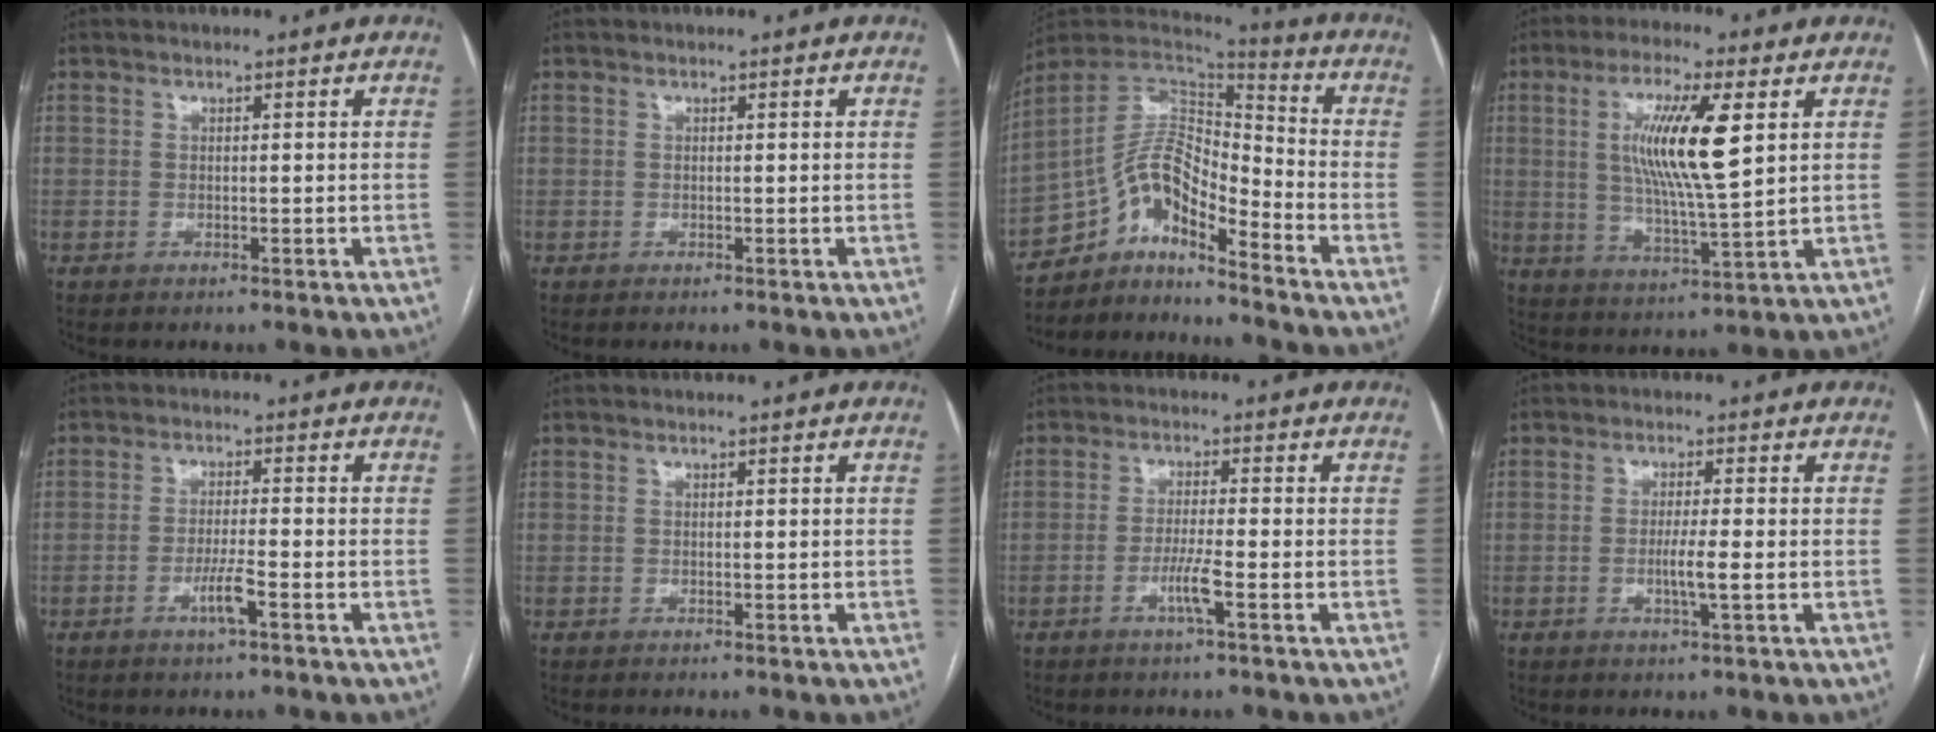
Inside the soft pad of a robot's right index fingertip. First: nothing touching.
{"total": 0.0}
{"total": 12.0, "force": [-9.4, 2.8, 6.9], "torque": [-0.120, 0.037, -0.169]}
{"total": 12.0, "force": [3.1, 1.0, 11.6], "torque": [-0.220, -0.003, 0.055]}
{"total": 3.8, "force": [-1.8, -0.1, 3.3], "torque": [-0.064, -0.005, -0.035]}
{"total": 0.0}
{"total": 3.8, "force": [-1.7, -0.4, 3.4], "torque": [-0.067, -0.006, -0.035]}
{"total": 3.3, "force": [-0.7, -0.3, 3.2], "torque": [-0.062, -0.006, -0.013]}